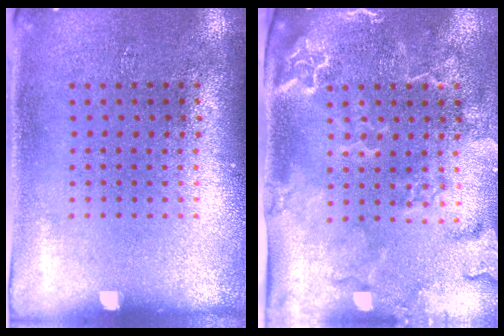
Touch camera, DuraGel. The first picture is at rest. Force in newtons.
{"total": 2.8, "press": 2.5, "slide": 1.4}